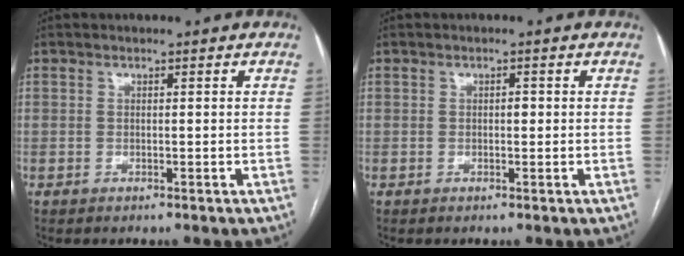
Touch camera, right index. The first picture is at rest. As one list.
[{"total": 0.7, "force": [0.0, 0.3, 0.6], "torque": [-0.008, 0.002, -0.001]}]